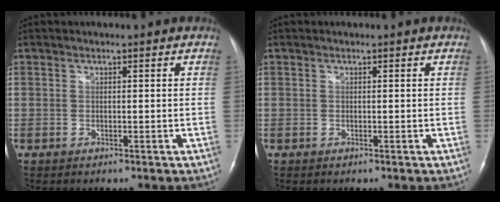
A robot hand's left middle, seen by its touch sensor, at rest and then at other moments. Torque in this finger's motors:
{"motor_torque": [-0.06, -0.02, 0.06, 0.00]}